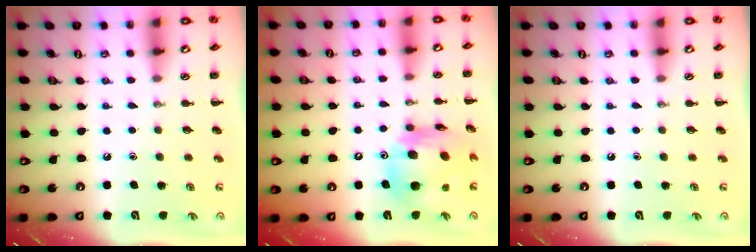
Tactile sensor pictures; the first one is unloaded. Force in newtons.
{"total": 14.1, "press": 13.5, "slide": 4.1}
{"total": 0.0}